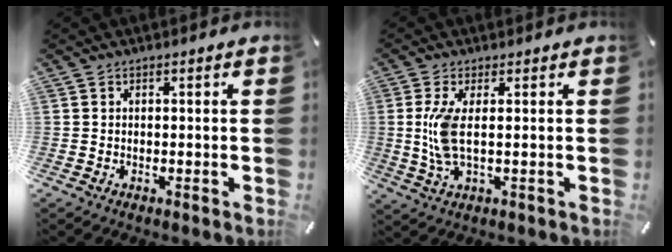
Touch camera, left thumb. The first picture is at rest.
{"total": 7.7, "force": [0.8, 2.2, 7.3], "torque": [-0.164, -0.013, 0.010]}